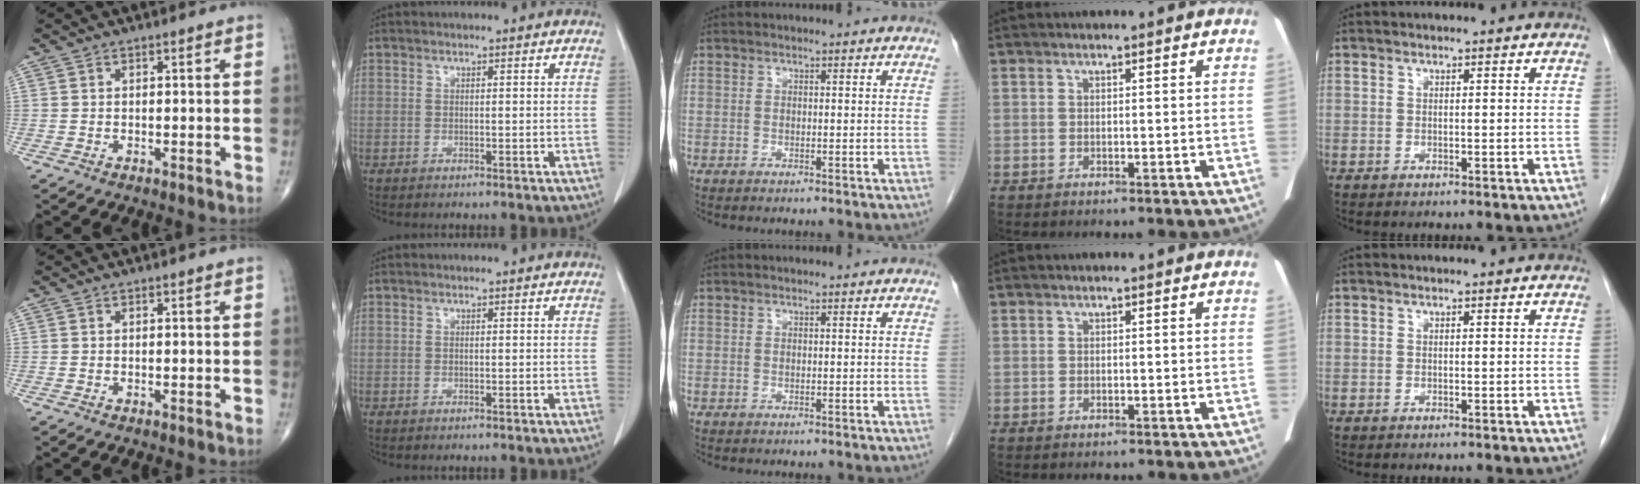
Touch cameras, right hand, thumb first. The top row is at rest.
{}